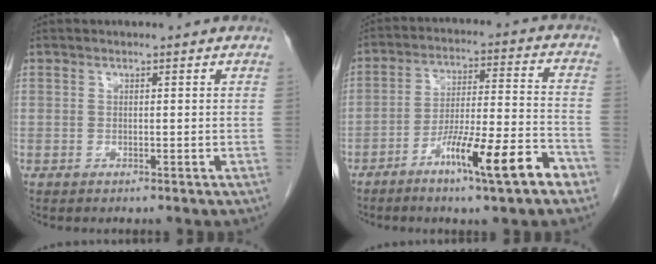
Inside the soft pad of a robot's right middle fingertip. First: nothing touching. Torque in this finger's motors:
{"motor_torque": [1.26, -0.88, 0.28, 0.09]}